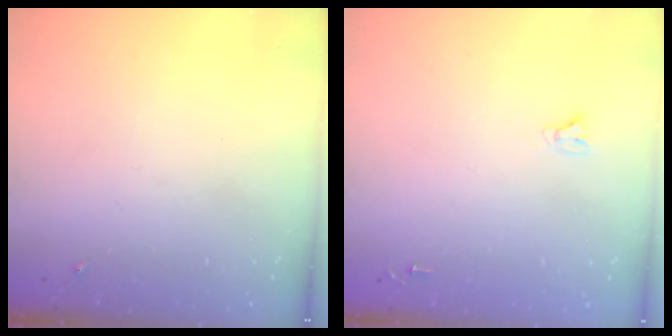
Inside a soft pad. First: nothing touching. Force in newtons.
{"total": 2.4, "press": 2.4, "slide": 0.2}